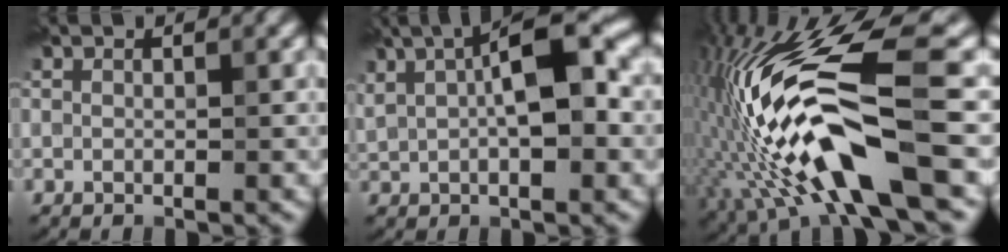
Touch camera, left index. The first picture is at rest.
{"total": 9.1, "force": [2.1, 3.4, 8.2], "torque": [-0.141, 0.016, 0.031]}
{"total": 14.0, "force": [-2.8, 3.6, 13.2], "torque": [-0.265, 0.011, -0.047]}